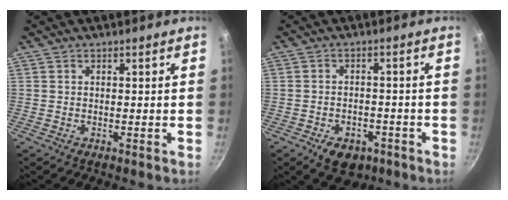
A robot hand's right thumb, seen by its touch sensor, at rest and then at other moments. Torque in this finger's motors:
{"motor_torque": [-0.10, 0.24, 0.19, 0.25, 0.11]}